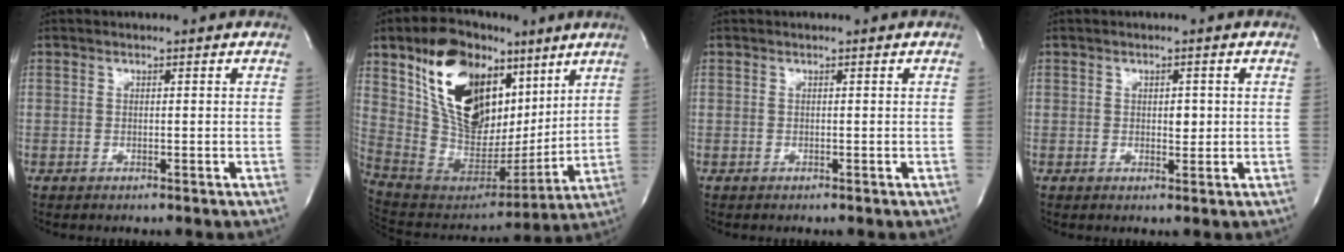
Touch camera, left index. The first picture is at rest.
{"total": 22.0, "force": [10.4, 12.1, 15.2], "torque": [-0.279, 0.024, 0.190]}
{"total": 0.0}
{"total": 2.0, "force": [-0.1, 1.1, 1.6], "torque": [-0.022, -0.005, -0.001]}